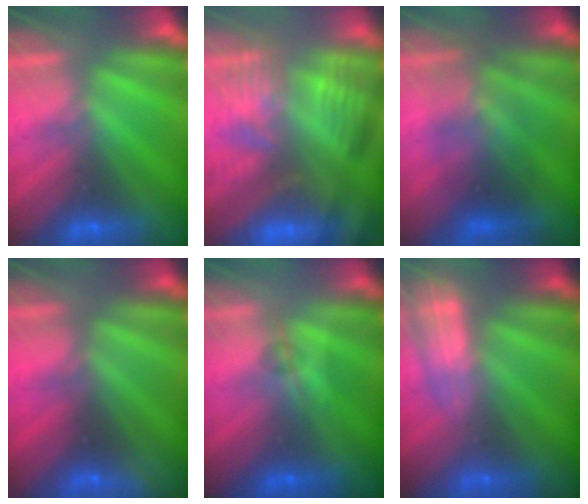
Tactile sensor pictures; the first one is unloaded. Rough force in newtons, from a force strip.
{"total": 7.5}
{"total": 1.7}
{"total": 2.4}
{"total": 1.7}
{"total": 2.6}